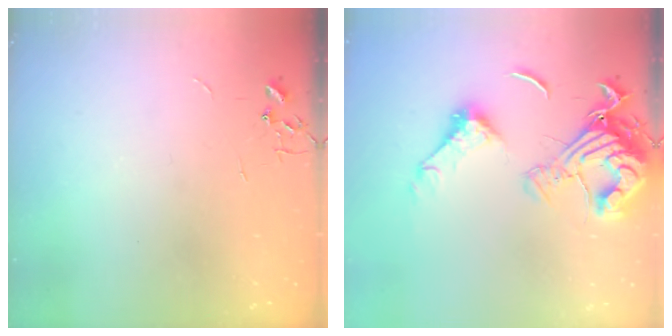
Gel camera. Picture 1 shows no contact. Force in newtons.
{"total": 17.6, "press": 17.5, "slide": 2.0}